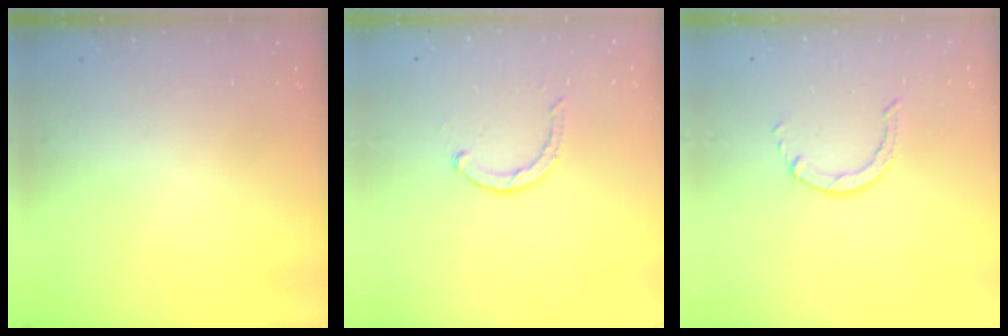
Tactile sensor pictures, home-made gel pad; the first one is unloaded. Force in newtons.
{"total": 3.6, "press": 3.6, "slide": 0.3}
{"total": 0.6, "press": 0.6, "slide": 0.1}